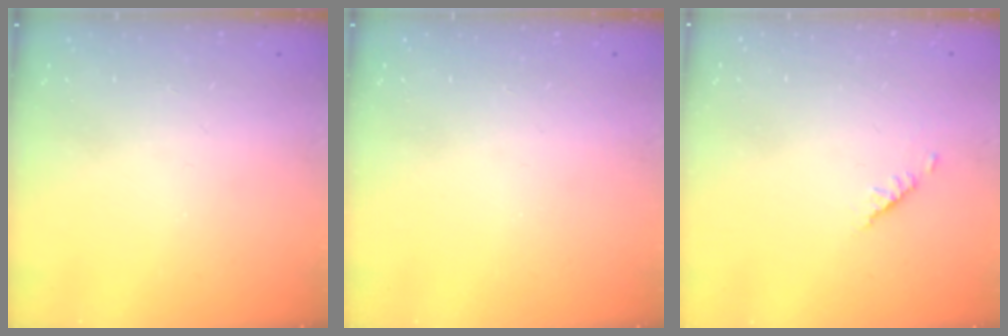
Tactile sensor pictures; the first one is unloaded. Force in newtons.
{"total": 0.0}
{"total": 1.9, "press": 1.8, "slide": 0.5}